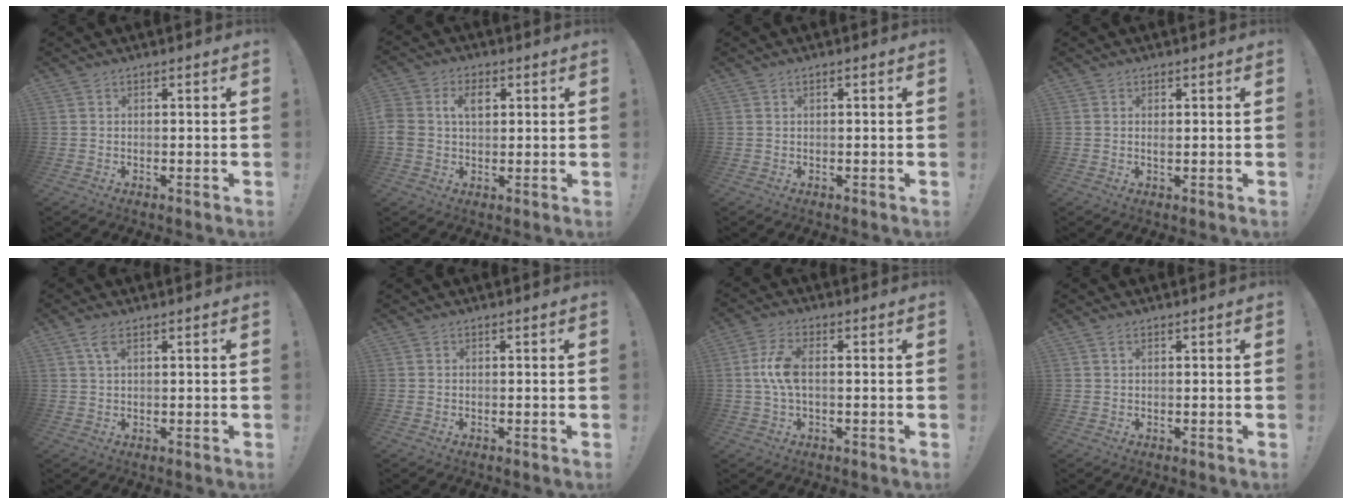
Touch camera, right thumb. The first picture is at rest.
{"total": 6.9, "force": [1.4, 4.9, 4.5], "torque": [-0.078, 0.005, 0.022]}
{"total": 0.6, "force": [0.0, 0.0, 0.6], "torque": [-0.019, 0.003, 0.001]}
{"total": 0.9, "force": [0.2, 0.4, 0.7], "torque": [-0.006, -0.001, 0.002]}
{"total": 3.2, "force": [1.5, 1.0, 2.7], "torque": [-0.056, -0.001, 0.025]}
{"total": 0.0}
{"total": 7.9, "force": [0.0, 3.3, 7.2], "torque": [-0.155, 0.000, 0.000]}
{"total": 1.2, "force": [0.5, 0.2, 1.0], "torque": [-0.027, 0.004, 0.009]}